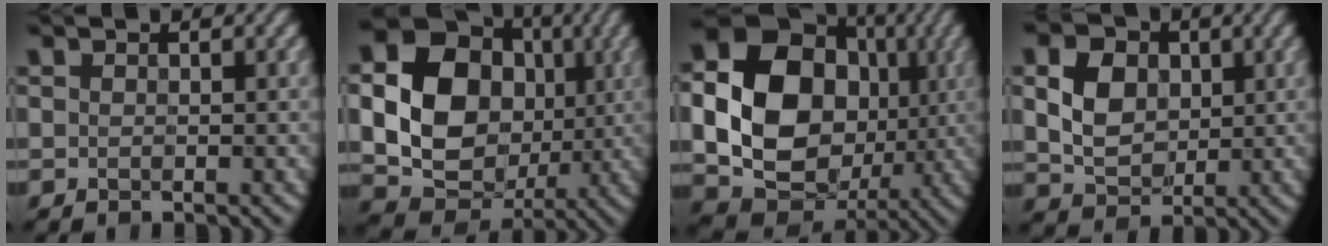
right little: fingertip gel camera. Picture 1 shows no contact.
{"total": 17.1, "force": [1.0, 14.5, 9.1], "torque": [-0.202, 0.002, 0.012]}
{"total": 15.7, "force": [-0.3, 12.6, 9.5], "torque": [-0.202, -0.022, 0.001]}
{"total": 4.9, "force": [0.2, 3.8, 3.0], "torque": [-0.074, -0.004, 0.001]}